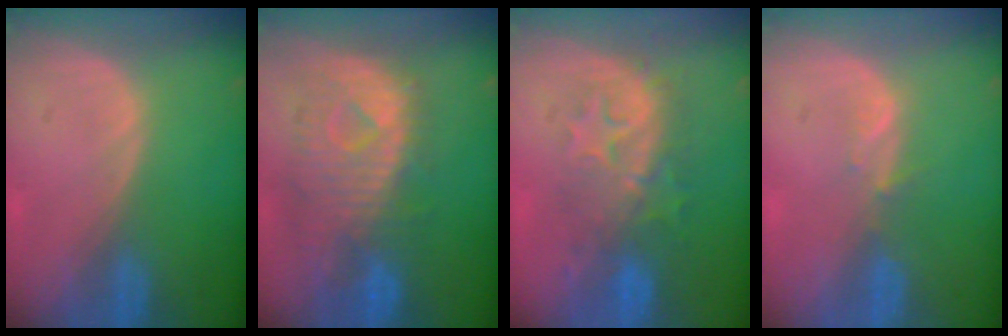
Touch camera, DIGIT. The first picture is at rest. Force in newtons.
{"total": 10.6, "press": 9.5, "slide": 4.7}
{"total": 8.2, "press": 8.2, "slide": 0.8}
{"total": 1.7, "press": 1.5, "slide": 0.8}